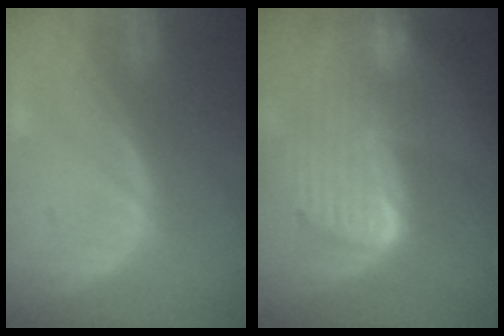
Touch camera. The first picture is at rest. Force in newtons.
{"total": 9.9, "press": 8.5, "slide": 5.0}